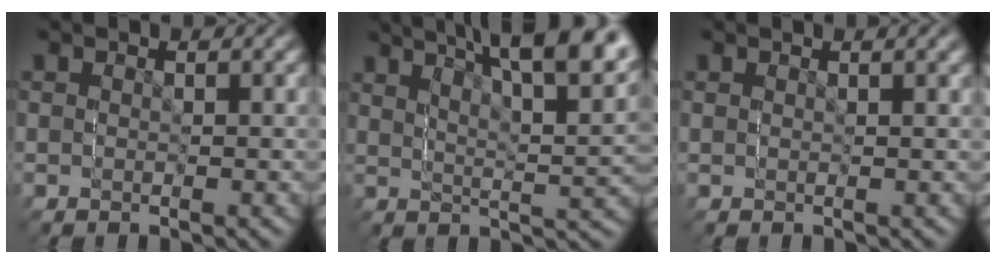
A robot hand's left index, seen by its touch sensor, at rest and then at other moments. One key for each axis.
{"total": 8.8, "fx": 6.7, "fy": 1.9, "fz": 5.4, "tx": -0.073, "ty": 0.047, "tz": 0.079}
{"total": 0.8, "fx": 0.1, "fy": -0.8, "fz": -0.1, "tx": 0.000, "ty": 0.010, "tz": 0.000}